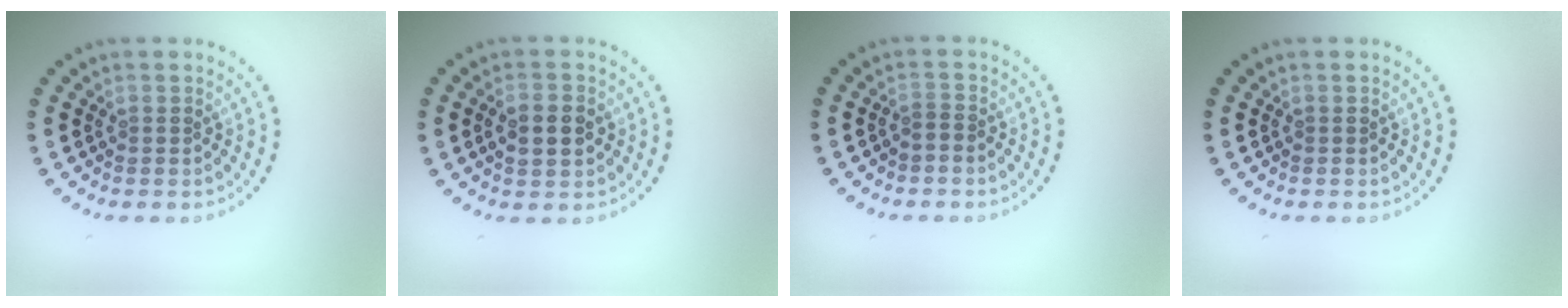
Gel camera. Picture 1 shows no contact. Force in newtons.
{"total": 2.5, "press": 2.5, "slide": 0.1}
{"total": 0.6, "press": 0.3, "slide": 0.5}
{"total": 0.0}